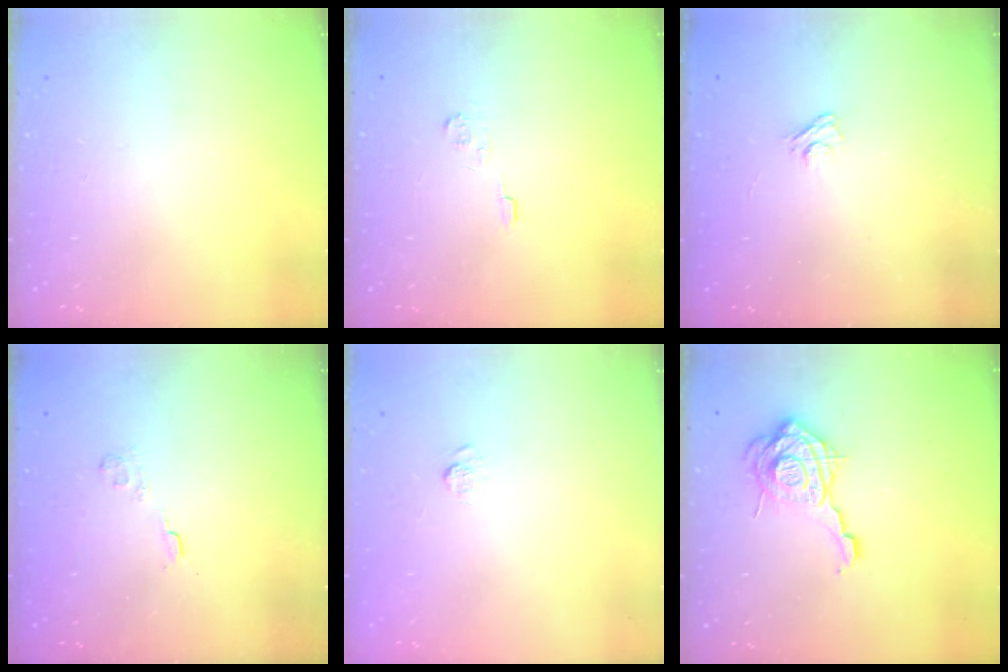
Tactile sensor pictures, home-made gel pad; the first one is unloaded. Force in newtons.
{"total": 3.8, "press": 3.8, "slide": 0.5}
{"total": 3.1, "press": 2.8, "slide": 1.3}
{"total": 2.7, "press": 2.3, "slide": 1.4}
{"total": 7.5, "press": 7.3, "slide": 1.4}
{"total": 15.6, "press": 15.6, "slide": 1.4}